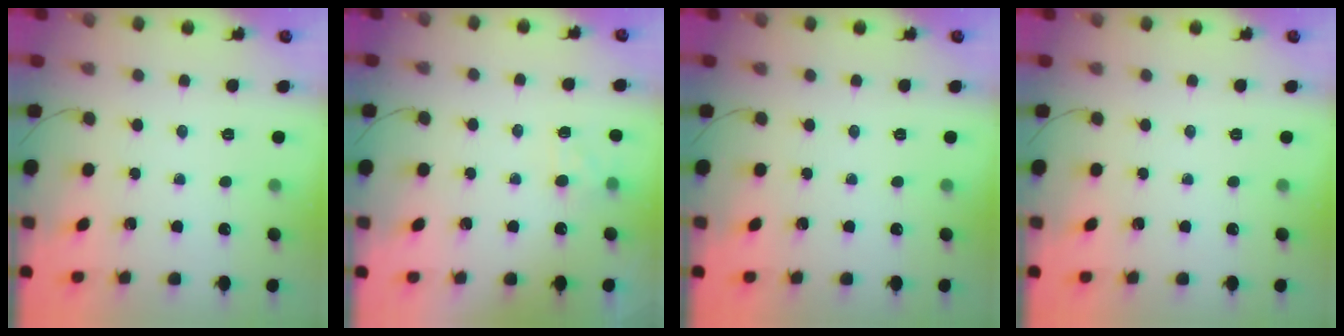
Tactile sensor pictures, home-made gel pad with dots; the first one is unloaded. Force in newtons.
{"total": 5.1, "press": 4.9, "slide": 1.5}
{"total": 0.0}
{"total": 0.0}